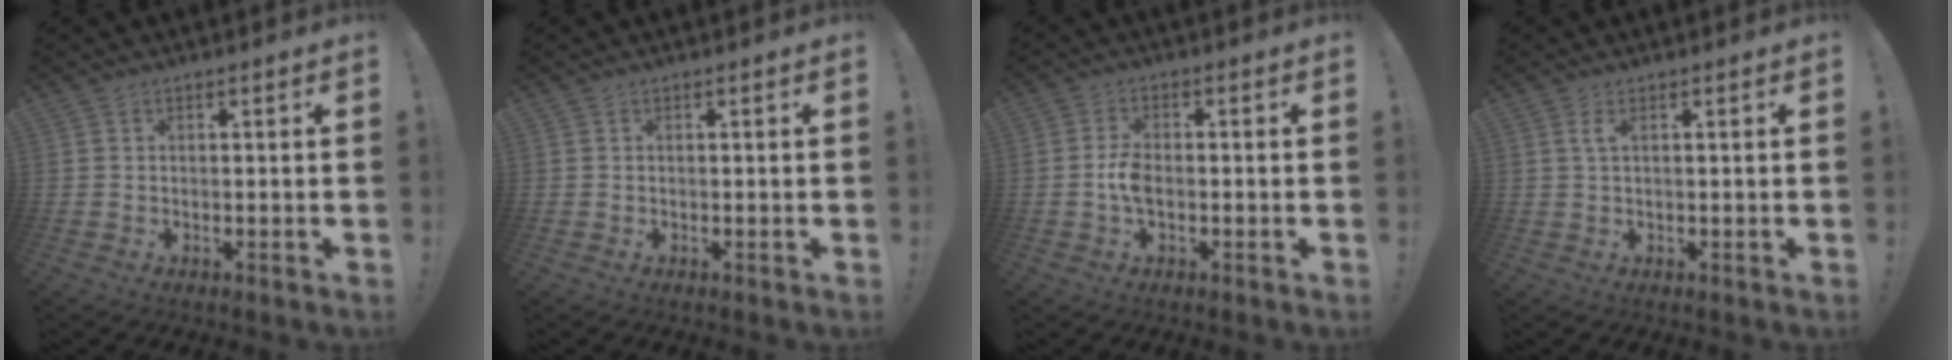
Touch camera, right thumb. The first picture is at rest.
{"total": 0.0}
{"total": 5.0, "force": [-1.2, 2.4, 4.2], "torque": [-0.084, -0.002, -0.025]}
{"total": 2.0, "force": [0.7, 0.1, 1.9], "torque": [-0.031, -0.001, 0.010]}